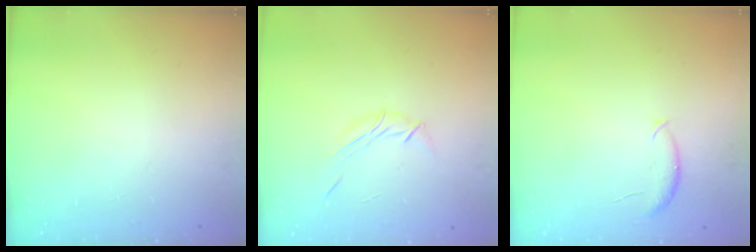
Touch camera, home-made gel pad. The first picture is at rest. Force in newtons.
{"total": 6.3, "press": 6.1, "slide": 1.5}
{"total": 8.7, "press": 8.6, "slide": 1.2}